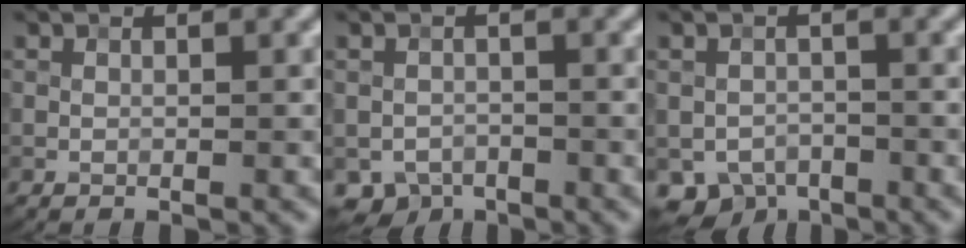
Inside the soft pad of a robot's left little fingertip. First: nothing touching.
{"total": 2.8, "force": [-1.6, 2.2, 0.7], "torque": [-0.012, -0.008, -0.029]}
{"total": 3.7, "force": [-2.2, 2.8, 1.2], "torque": [-0.020, -0.008, -0.036]}